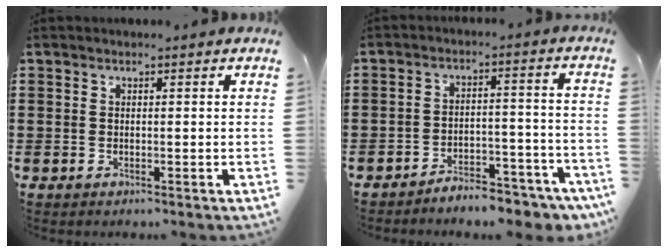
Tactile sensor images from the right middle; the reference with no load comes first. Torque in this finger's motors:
{"motor_torque": [1.61, -0.52, 0.25, 0.11]}